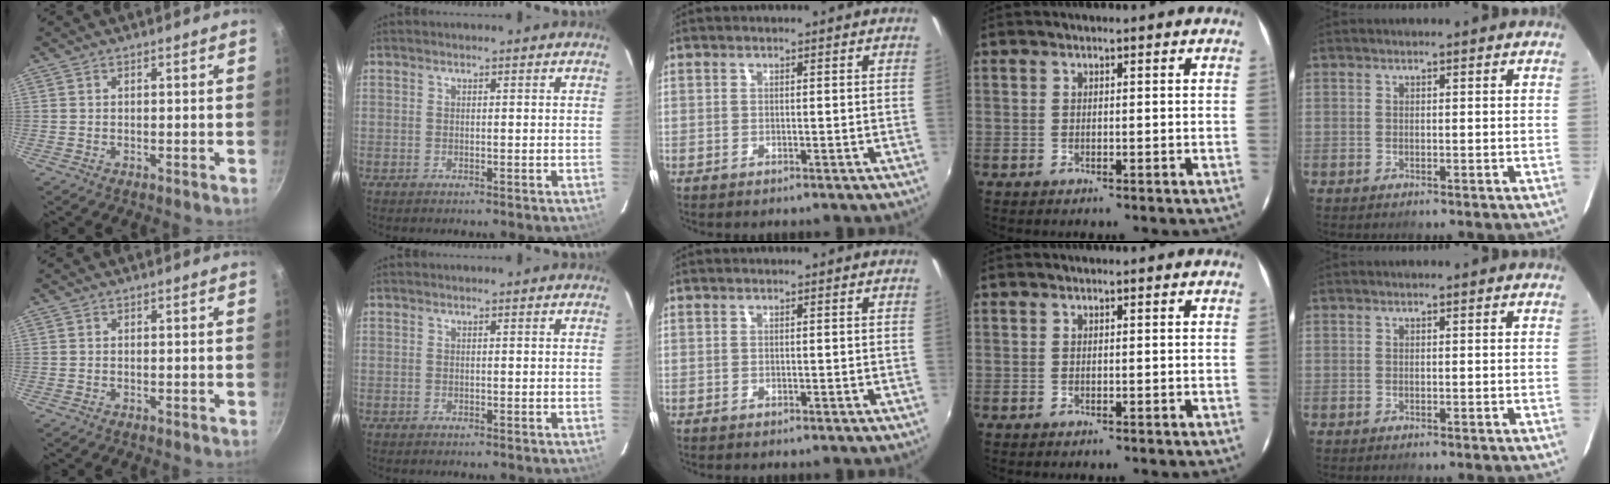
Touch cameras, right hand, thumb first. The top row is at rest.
{}